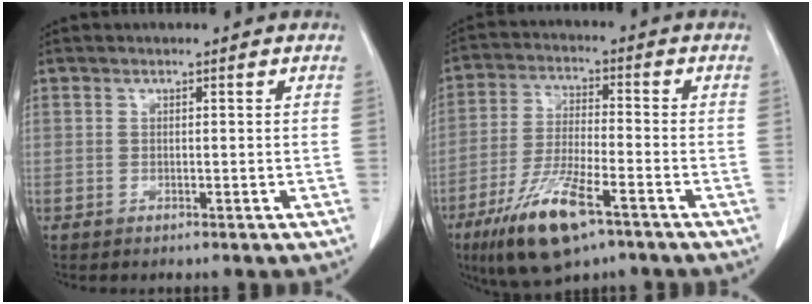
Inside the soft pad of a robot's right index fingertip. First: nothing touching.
{"total": 12.6, "force": [-7.4, 2.8, 9.8], "torque": [-0.198, -0.023, -0.128]}